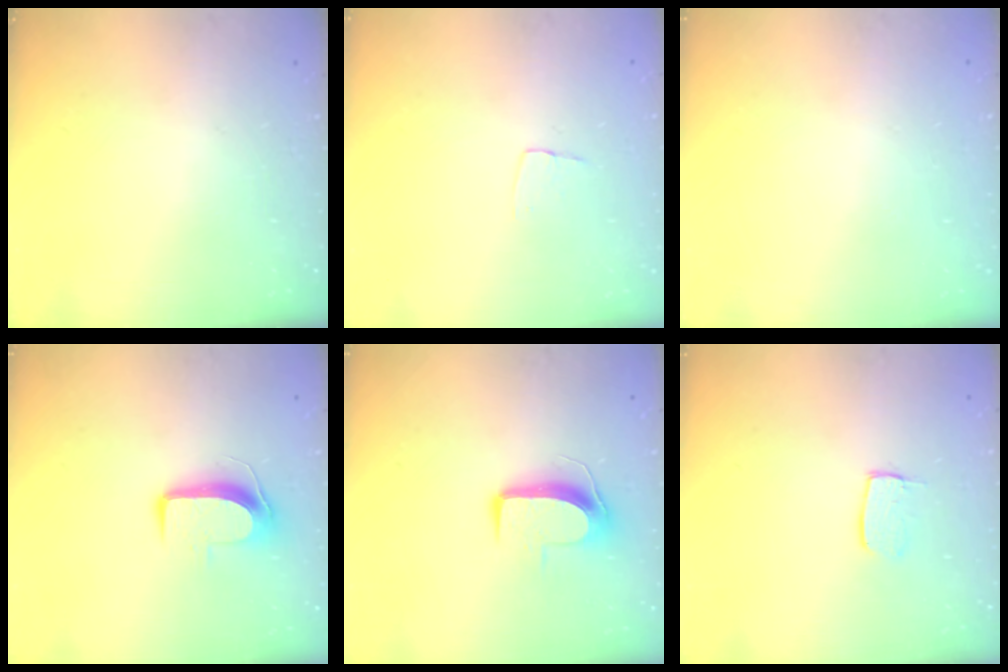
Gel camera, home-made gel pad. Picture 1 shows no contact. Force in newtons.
{"total": 3.4, "press": 3.4, "slide": 0.2}
{"total": 0.0}
{"total": 8.7, "press": 8.6, "slide": 0.5}
{"total": 8.8, "press": 8.8, "slide": 0.2}
{"total": 5.2, "press": 5.1, "slide": 0.5}